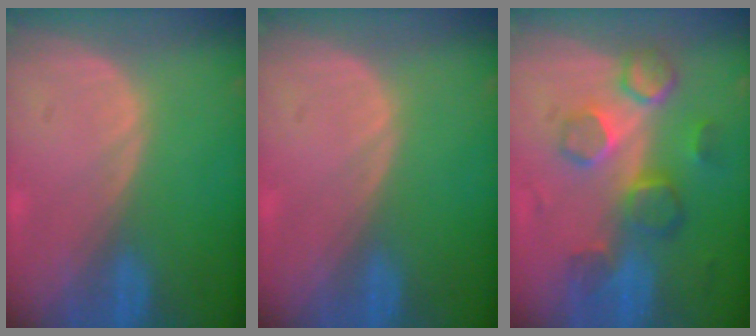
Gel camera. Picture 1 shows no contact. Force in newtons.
{"total": 0.0}
{"total": 8.7, "press": 8.0, "slide": 3.5}